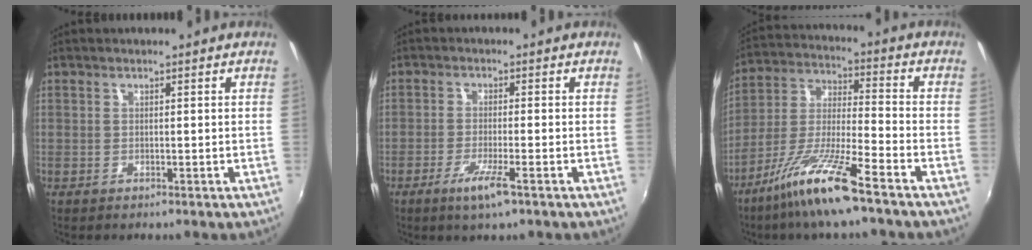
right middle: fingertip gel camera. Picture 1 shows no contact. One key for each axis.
{"total": 5.2, "fx": -2.9, "fy": 0.2, "fz": 4.2, "tx": -0.090, "ty": -0.013, "tz": -0.056}
{"total": 13.3, "fx": -9.0, "fy": 0.3, "fz": 9.8, "tx": -0.202, "ty": -0.013, "tz": -0.170}